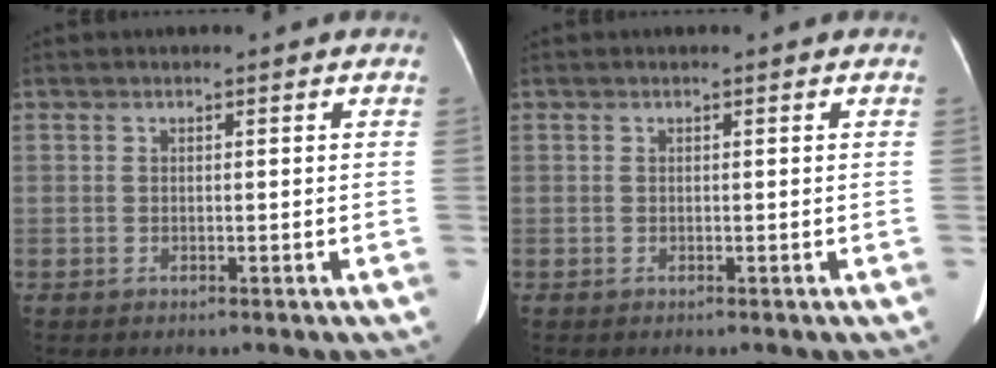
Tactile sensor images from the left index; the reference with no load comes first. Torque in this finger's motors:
{"motor_torque": [0.05, 0.14, 0.00, 0.01]}